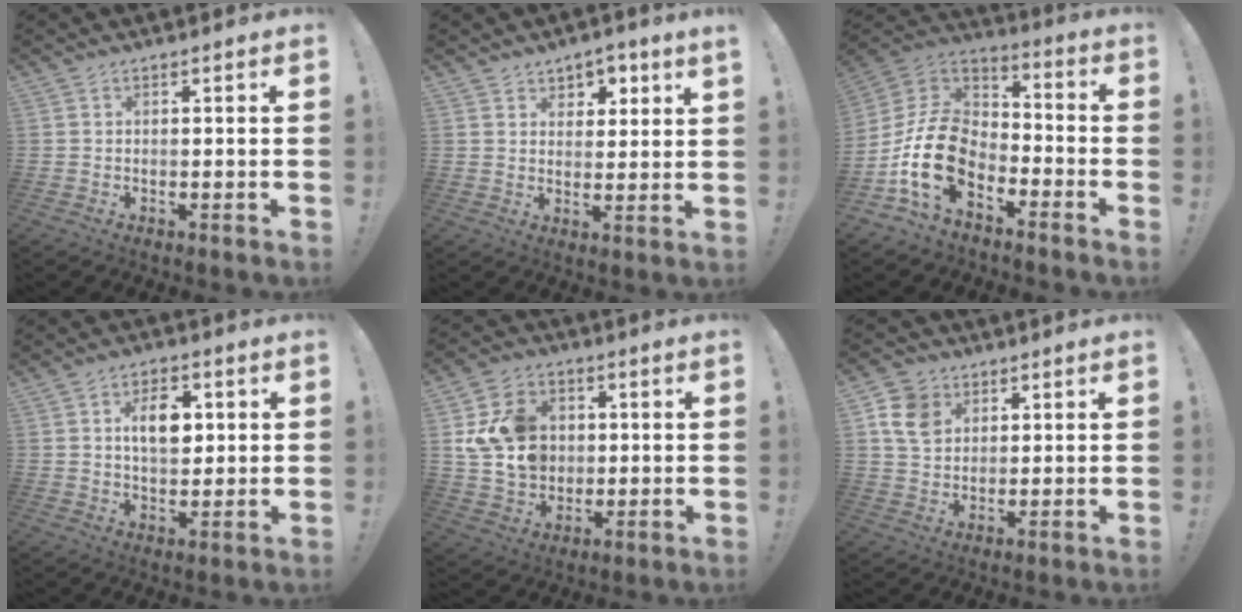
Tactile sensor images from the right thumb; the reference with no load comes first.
{"total": 4.8, "force": [3.6, 2.8, 1.5], "torque": [-0.008, -0.028, 0.062]}
{"total": 18.5, "force": [-8.0, 11.8, 11.8], "torque": [-0.246, 0.048, -0.130]}
{"total": 9.2, "force": [1.8, 5.8, 6.9], "torque": [-0.097, 0.005, 0.030]}
{"total": 15.0, "force": [2.4, 12.6, 7.9], "torque": [-0.134, -0.002, 0.055]}
{"total": 9.3, "force": [4.0, 7.3, 4.1], "torque": [-0.056, -0.012, 0.080]}